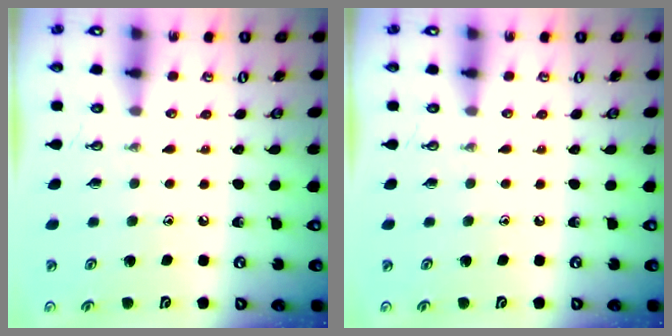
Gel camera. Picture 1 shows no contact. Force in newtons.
{"total": 0.0}